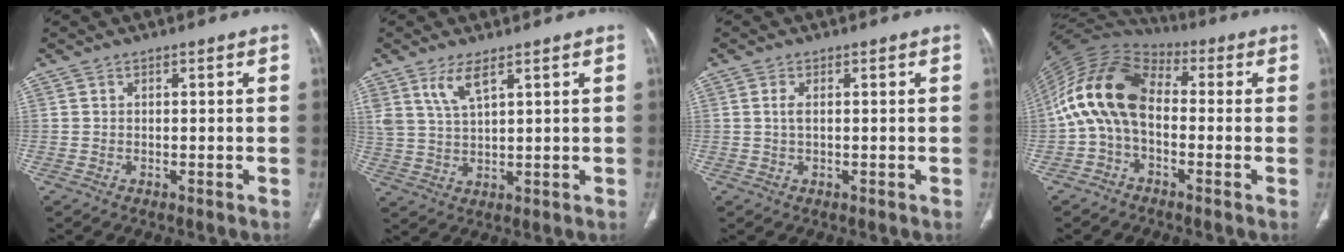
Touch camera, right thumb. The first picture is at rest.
{"total": 5.5, "force": [3.4, 1.6, 4.0], "torque": [-0.085, -0.018, 0.078]}
{"total": 1.7, "force": [0.4, 0.7, 1.5], "torque": [-0.040, 0.004, 0.012]}
{"total": 15.0, "force": [-0.6, 9.4, 11.7], "torque": [-0.222, 0.041, -0.024]}